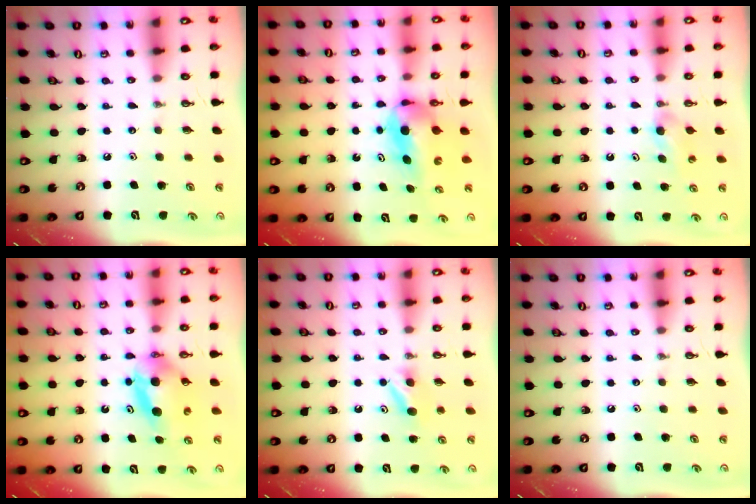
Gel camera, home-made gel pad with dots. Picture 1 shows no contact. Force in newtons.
{"total": 5.3, "press": 4.9, "slide": 2.0}
{"total": 3.5, "press": 3.5, "slide": 0.5}
{"total": 6.9, "press": 5.6, "slide": 4.0}
{"total": 4.7, "press": 4.6, "slide": 0.7}
{"total": 0.0}